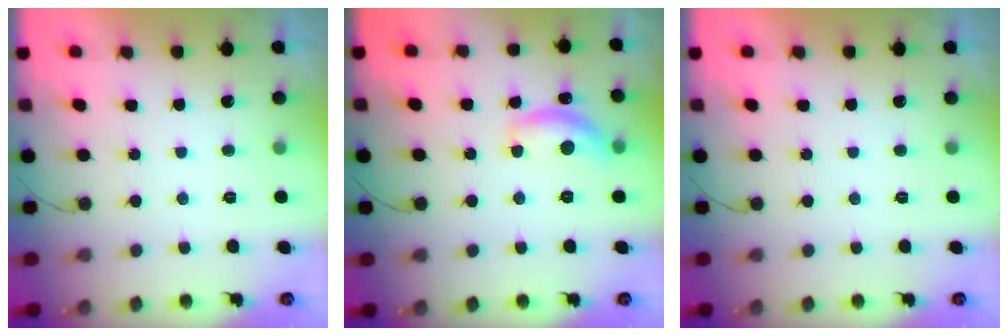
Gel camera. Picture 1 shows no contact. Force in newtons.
{"total": 12.6, "press": 12.6, "slide": 0.8}
{"total": 0.0}